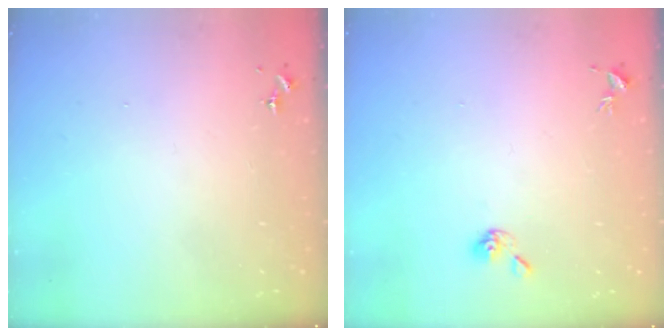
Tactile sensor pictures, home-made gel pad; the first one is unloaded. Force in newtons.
{"total": 5.2, "press": 5.1, "slide": 0.7}